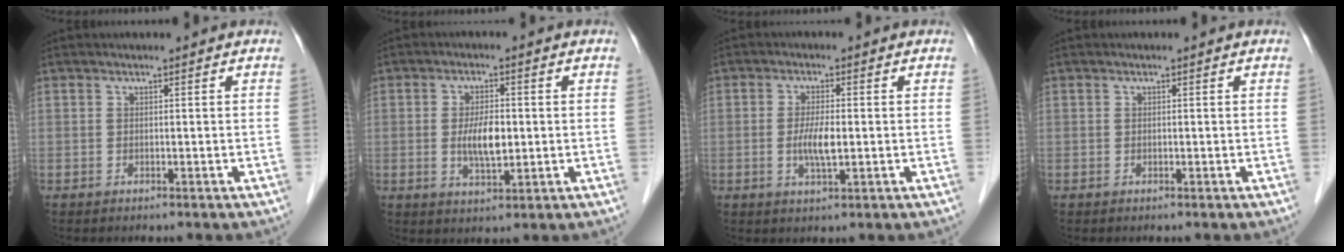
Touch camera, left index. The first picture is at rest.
{"total": 5.3, "force": [-0.5, 2.0, 4.9], "torque": [-0.097, -0.007, -0.006]}
{"total": 4.2, "force": [-0.7, 1.0, 4.0], "torque": [-0.083, -0.008, -0.013]}
{"total": 0.0}